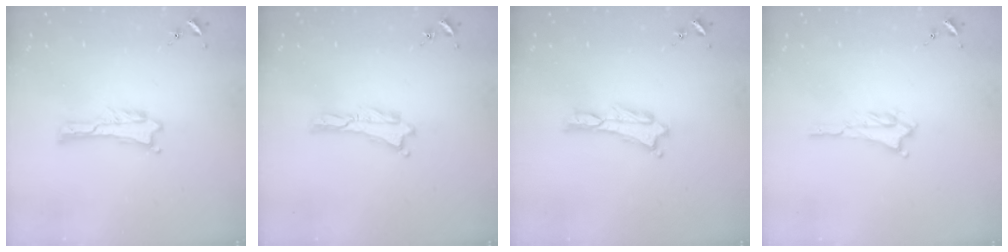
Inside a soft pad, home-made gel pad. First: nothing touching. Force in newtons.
{"total": 0.0}
{"total": 0.0}
{"total": 1.5, "press": 1.5, "slide": 0.3}